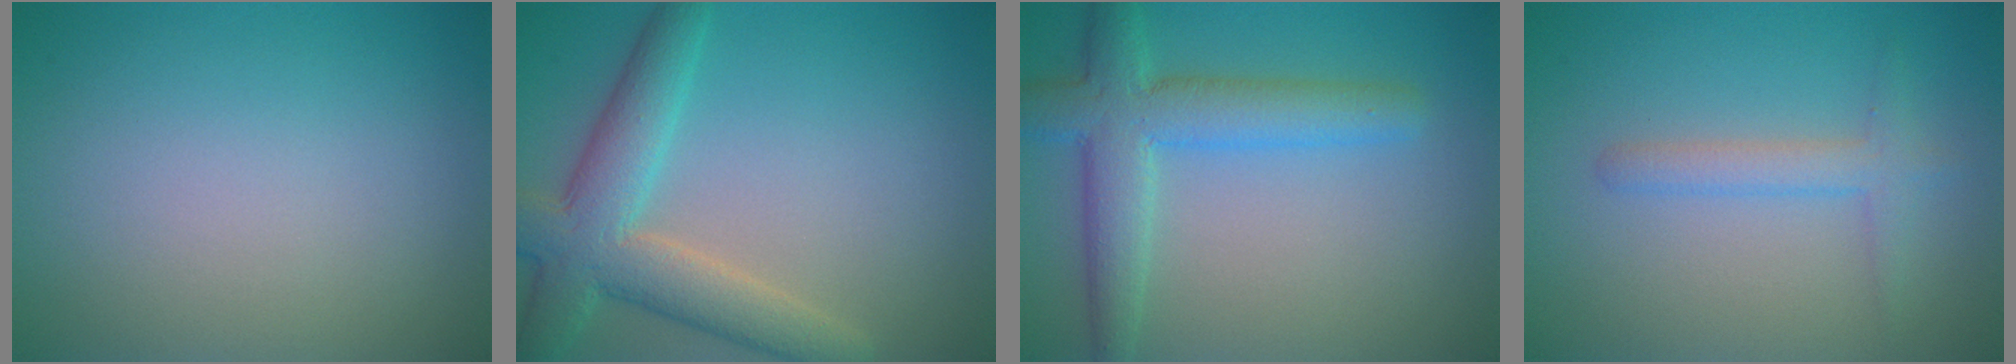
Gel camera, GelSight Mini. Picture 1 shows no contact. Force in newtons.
{"total": 6.3, "press": 6.3, "slide": 0.2}
{"total": 5.5, "press": 5.5, "slide": 0.3}
{"total": 2.0, "press": 2.0, "slide": 0.1}